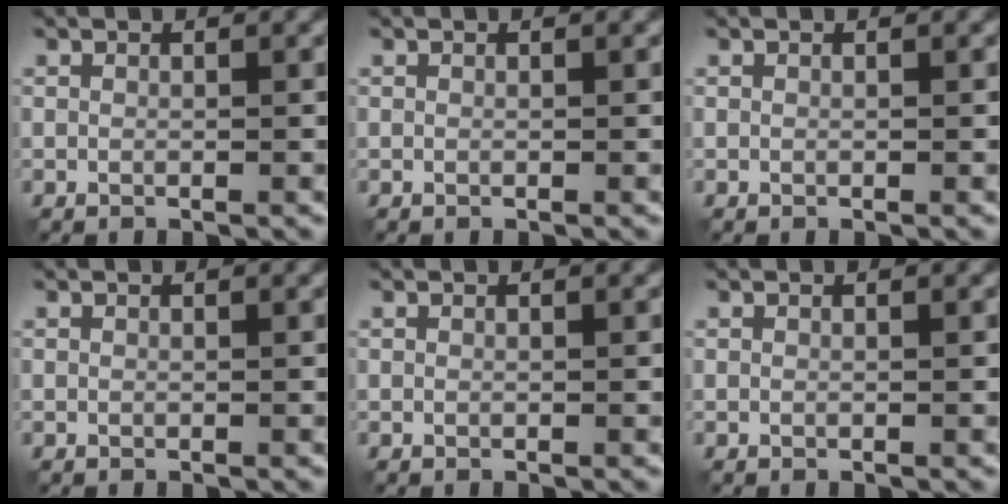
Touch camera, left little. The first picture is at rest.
{"total": 0.0}
{"total": 0.0}
{"total": 0.0}
{"total": 0.0}
{"total": 0.0}